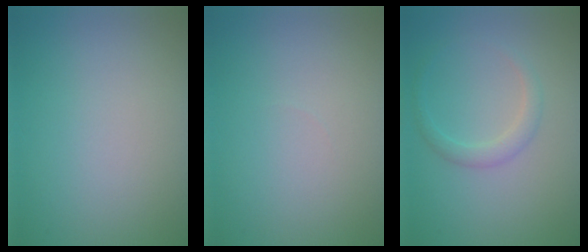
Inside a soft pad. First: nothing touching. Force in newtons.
{"total": 0.0}
{"total": 1.6, "press": 1.6, "slide": 0.1}